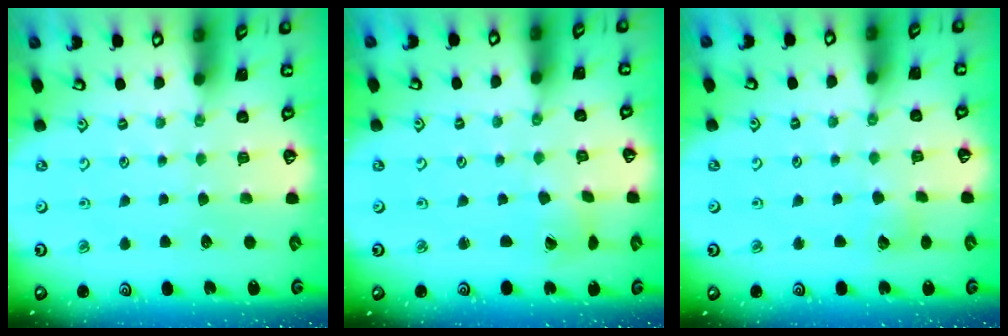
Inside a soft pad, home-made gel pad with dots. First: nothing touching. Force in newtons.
{"total": 1.4, "press": 1.4, "slide": 0.2}
{"total": 4.2, "press": 4.2, "slide": 0.2}